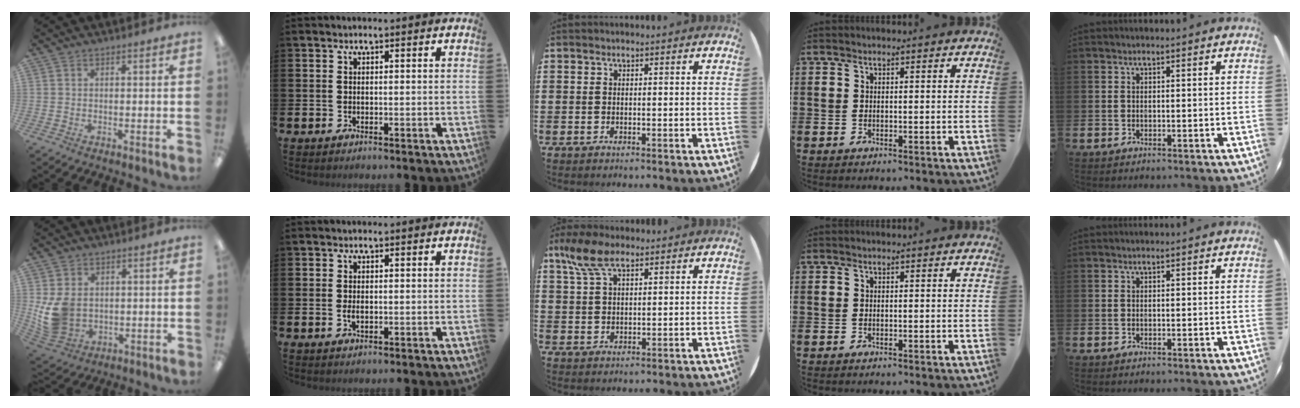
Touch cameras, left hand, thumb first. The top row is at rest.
{"thumb": {"total": 9.9, "force": [0.7, 8.0, 5.8], "torque": [-0.147, 0.004, 0.016]}, "index": {"total": 1.3, "force": [-0.1, 0.6, 1.1], "torque": [-0.025, 0.004, -0.002]}, "middle": {"total": 6.3, "force": [4.0, 2.6, 4.0], "torque": [-0.089, 0.004, 0.074]}}